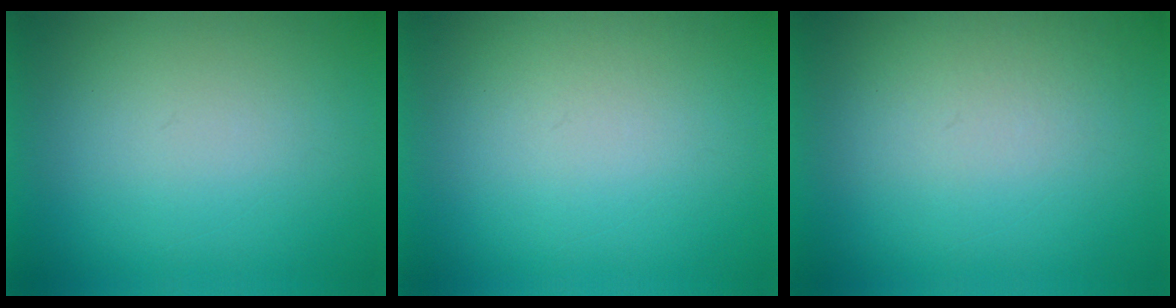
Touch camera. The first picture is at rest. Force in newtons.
{"total": 1.1}
{"total": 1.7}